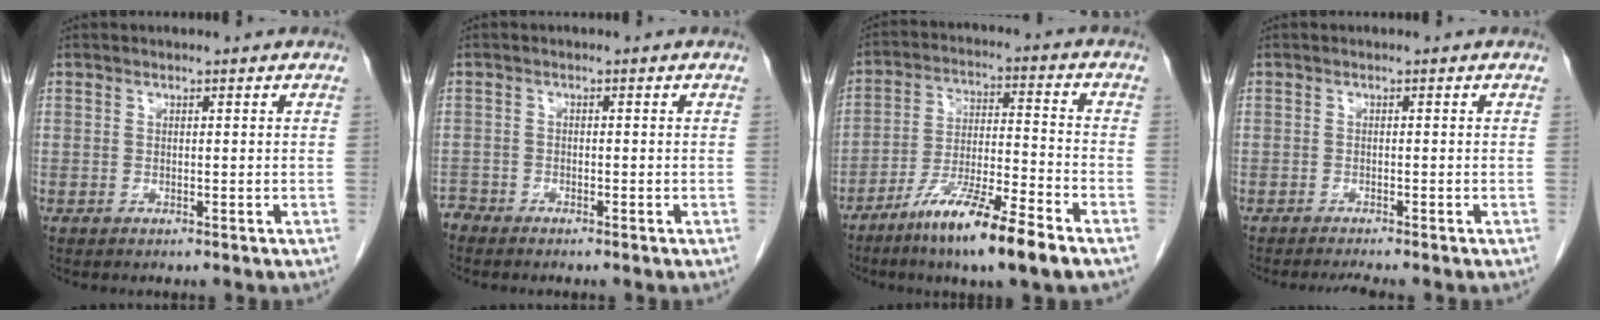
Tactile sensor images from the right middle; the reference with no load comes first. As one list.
[{"total": 1.7, "force": [-1.6, 0.2, -0.3], "torque": [0.007, -0.004, -0.032]}, {"total": 12.6, "force": [-8.2, 0.3, 9.6], "torque": [-0.176, -0.028, -0.151]}, {"total": 2.4, "force": [-2.2, -0.5, 1.0], "torque": [-0.015, -0.007, -0.034]}]